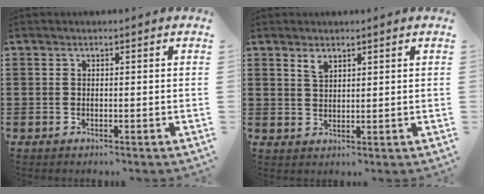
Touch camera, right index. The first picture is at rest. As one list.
[{"total": 2.1, "force": [1.6, 0.9, 0.9], "torque": [-0.023, 0.002, 0.030]}]